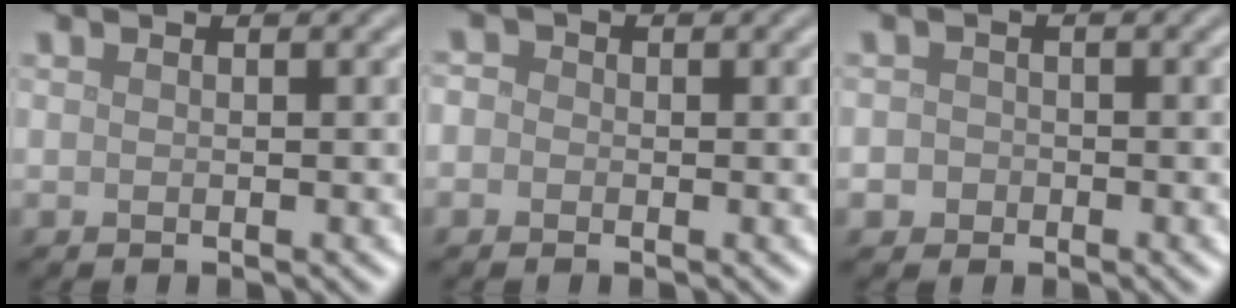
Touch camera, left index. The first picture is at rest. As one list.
[{"total": 1.6, "force": [0.1, 1.5, 0.6], "torque": [0.001, 0.004, -0.018]}, {"total": 2.2, "force": [-0.7, 2.0, 0.6], "torque": [0.006, 0.007, -0.026]}]